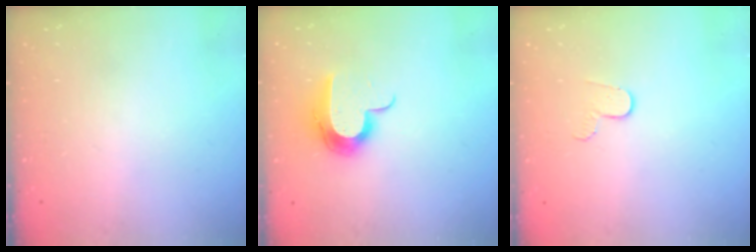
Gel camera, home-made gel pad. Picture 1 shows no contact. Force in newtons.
{"total": 11.3, "press": 11.2, "slide": 0.7}
{"total": 4.5, "press": 4.5, "slide": 0.3}